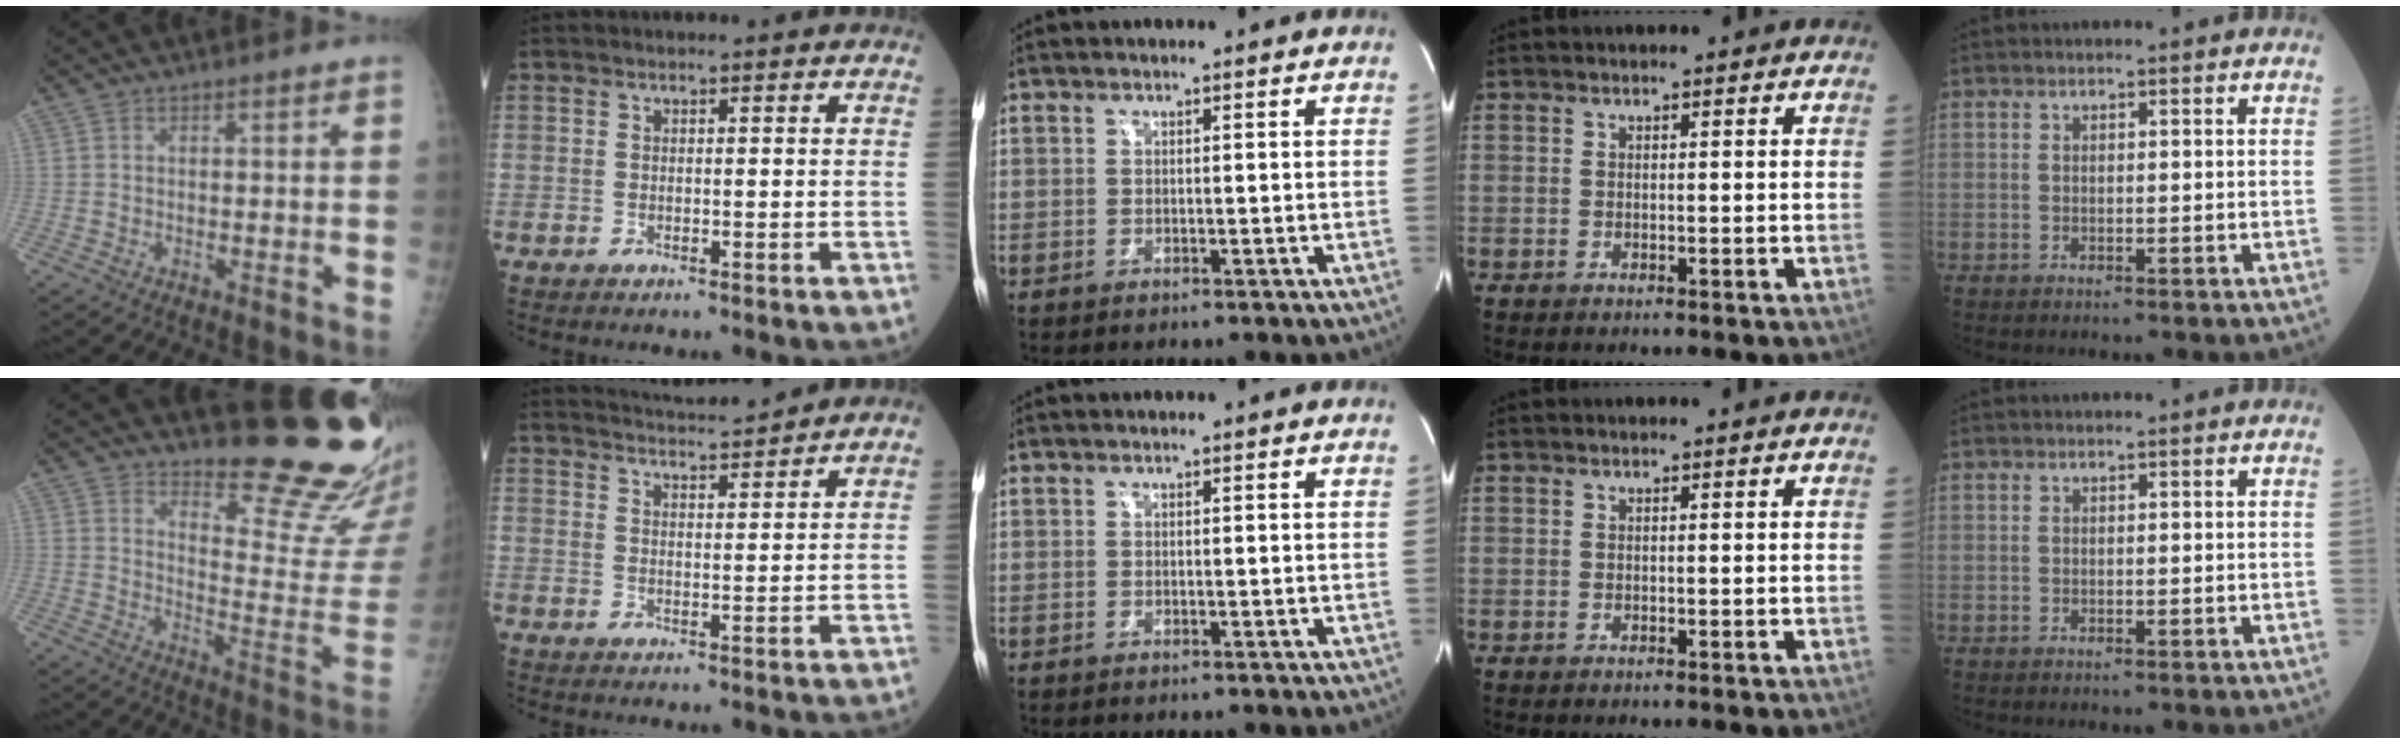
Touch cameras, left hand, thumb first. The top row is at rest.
{"thumb": {"total": 17.6, "force": [16.3, 3.2, 5.8], "torque": [-0.032, -0.189, 0.206]}, "index": {"total": 6.9, "force": [6.8, -0.6, 1.5], "torque": [-0.029, 0.009, 0.103]}}